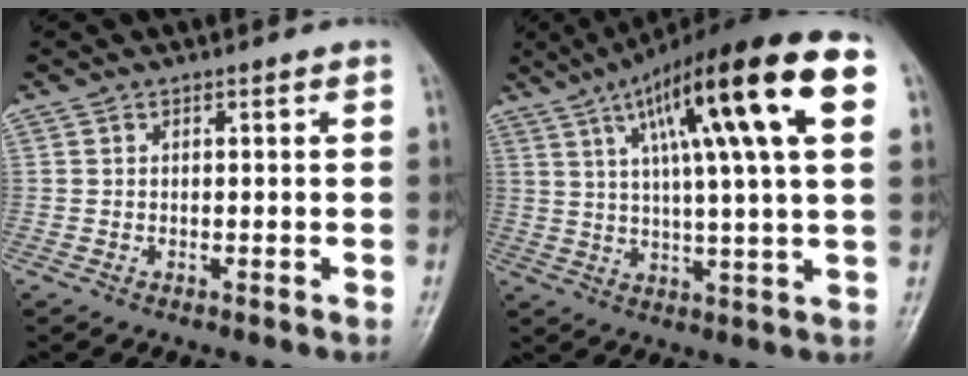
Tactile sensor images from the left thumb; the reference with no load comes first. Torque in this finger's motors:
{"motor_torque": [1.52, 1.44, 1.98, -0.79, 0.41]}